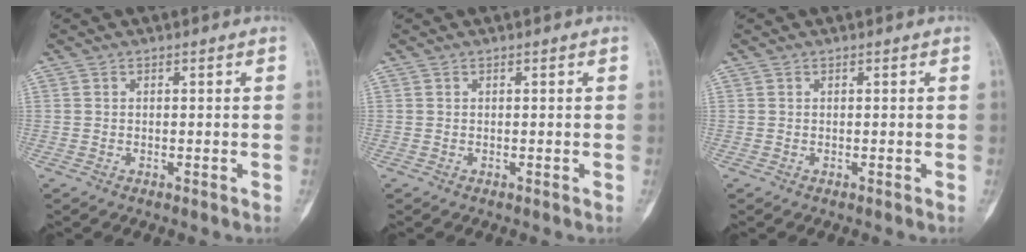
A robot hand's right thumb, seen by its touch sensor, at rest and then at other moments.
{"total": 0.0}
{"total": 0.0}